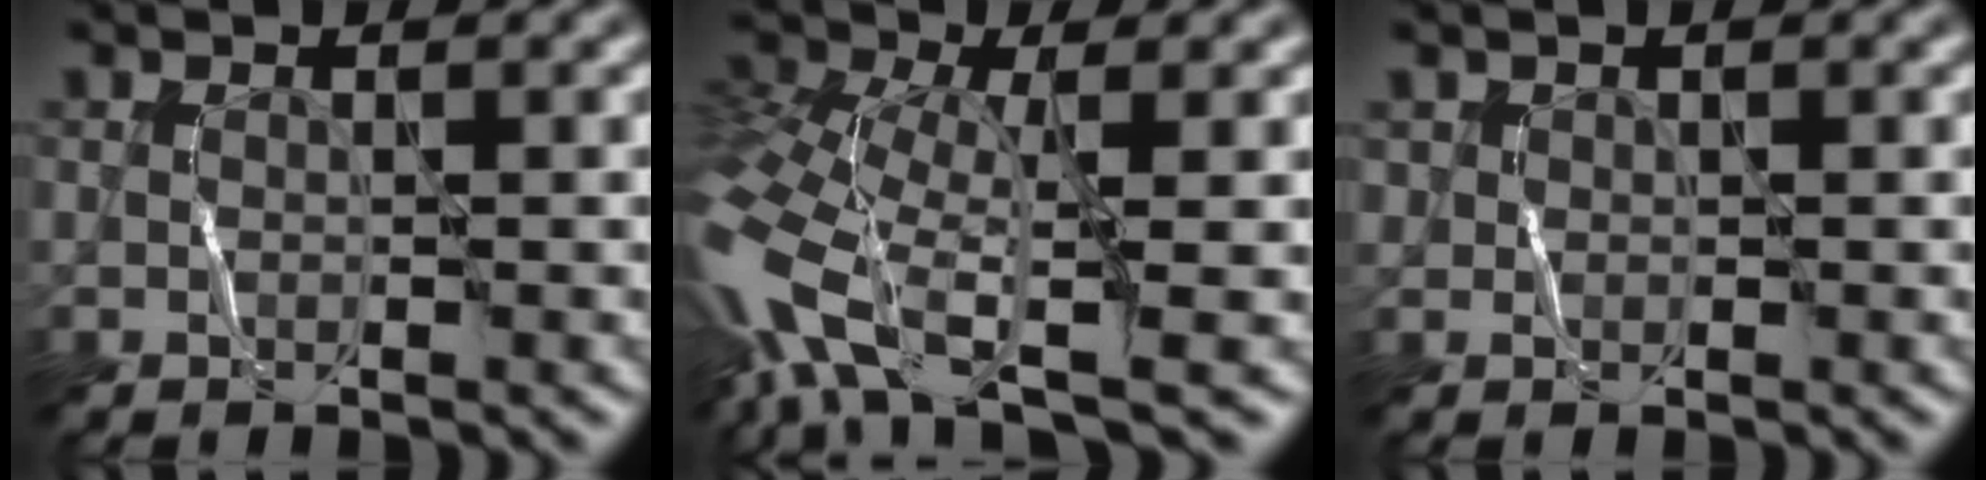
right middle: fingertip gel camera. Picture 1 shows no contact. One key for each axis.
{"total": 11.0, "fx": -4.1, "fy": 5.4, "fz": 8.7, "tx": -0.217, "ty": -0.001, "tz": -0.081}
{"total": 0.6, "fx": 0.3, "fy": 0.3, "fz": -0.5, "tx": 0.006, "ty": 0.000, "tz": 0.008}